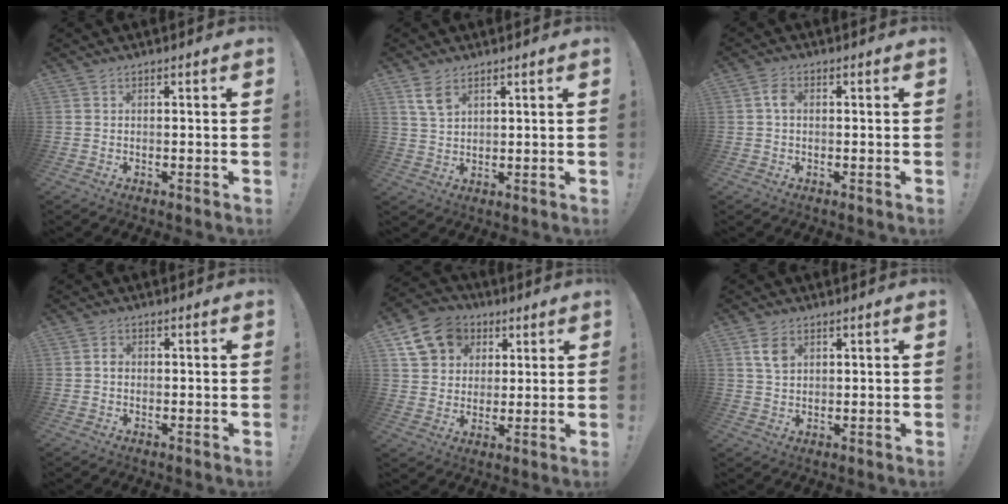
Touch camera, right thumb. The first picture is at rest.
{"total": 6.0, "force": [3.4, 3.8, 3.2], "torque": [-0.052, -0.013, 0.066]}
{"total": 3.2, "force": [0.2, 2.1, 2.4], "torque": [-0.045, 0.009, 0.003]}
{"total": 1.4, "force": [-0.4, 1.1, 0.8], "torque": [-0.019, 0.008, -0.007]}
{"total": 13.4, "force": [5.7, 10.8, 5.4], "torque": [-0.075, -0.024, 0.116]}
{"total": 5.2, "force": [2.2, 3.4, 3.2], "torque": [-0.049, -0.003, 0.041]}